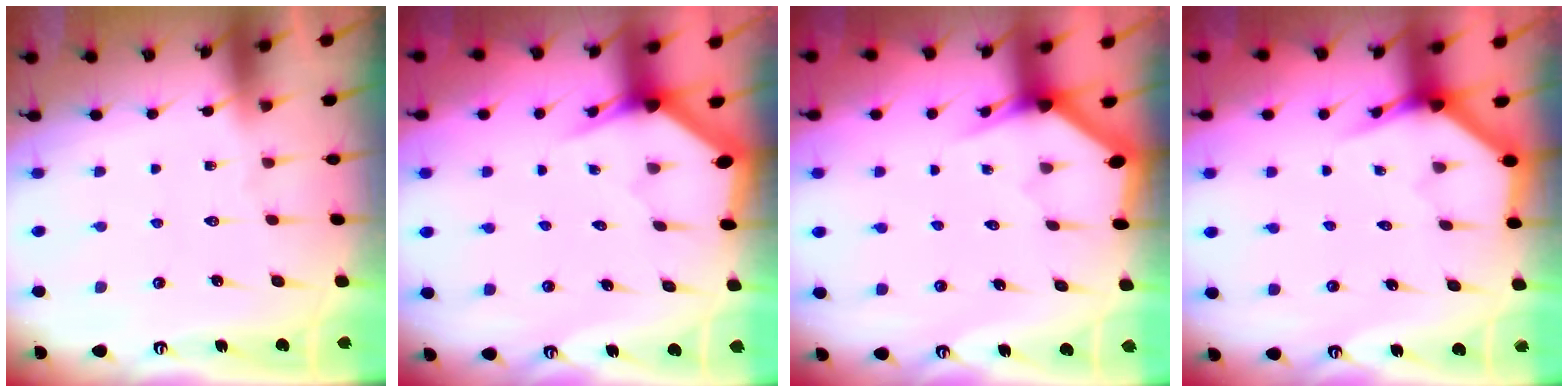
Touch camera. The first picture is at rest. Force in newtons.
{"total": 3.0, "press": 3.0, "slide": 0.0}
{"total": 3.1, "press": 3.1, "slide": 0.2}
{"total": 4.0, "press": 4.0, "slide": 0.2}